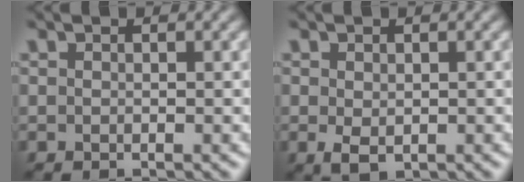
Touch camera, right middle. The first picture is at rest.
{"total": 2.0, "force": [-0.3, 1.3, 1.5], "torque": [-0.034, -0.007, -0.002]}